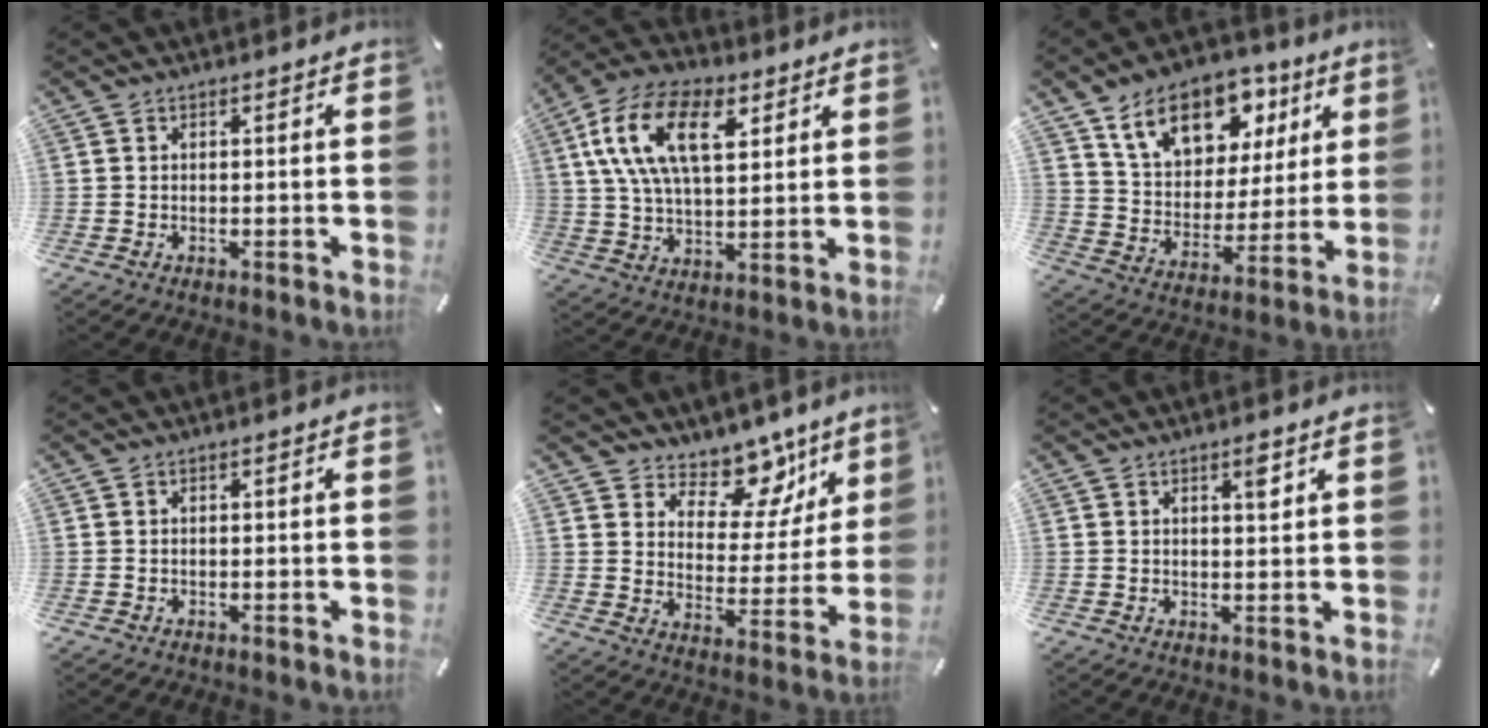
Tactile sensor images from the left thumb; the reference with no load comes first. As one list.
[{"total": 16.8, "force": [6.6, 9.2, 12.4], "torque": [-0.272, 0.002, 0.114]}, {"total": 16.8, "force": [9.4, 11.1, 8.2], "torque": [-0.140, -0.036, 0.170]}, {"total": 0.0}, {"total": 11.3, "force": [8.4, 7.2, 2.6], "torque": [-0.027, -0.085, 0.152]}, {"total": 3.0, "force": [1.5, 0.8, 2.4], "torque": [-0.035, -0.003, 0.021]}]